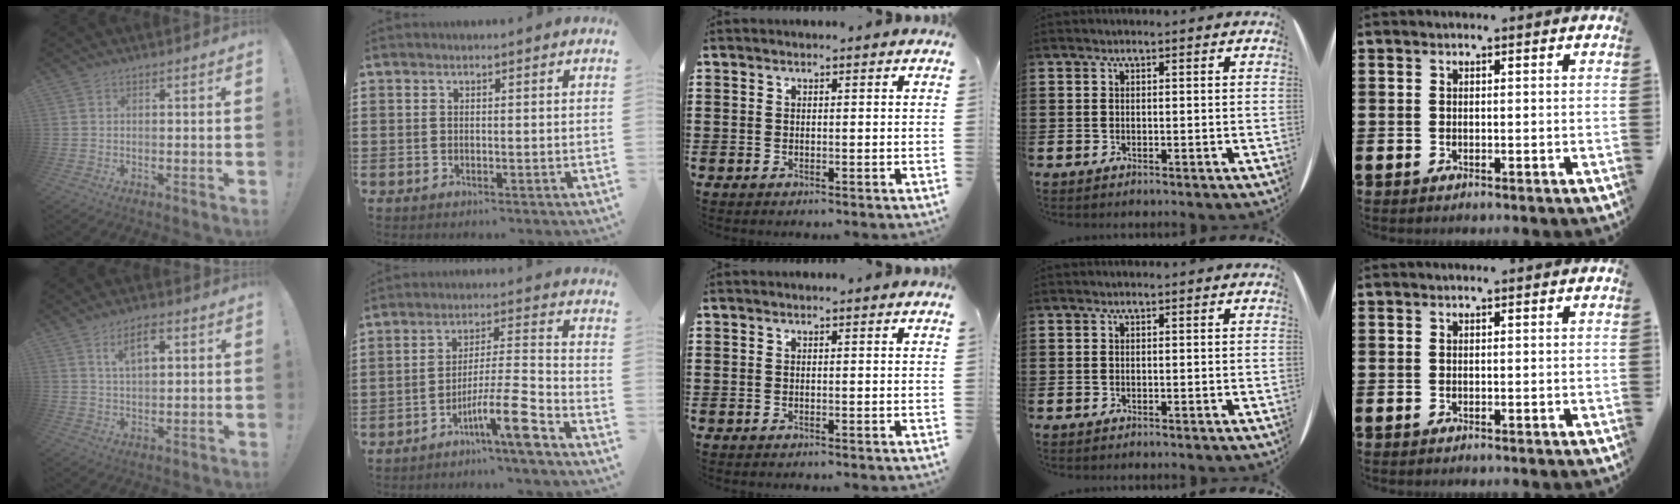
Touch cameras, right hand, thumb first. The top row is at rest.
{"thumb": {"total": 6.9, "force": [3.1, 2.9, 5.4], "torque": [-0.078, -0.007, 0.048]}, "index": {"total": 10.0, "force": [-6.1, 0.8, 7.9], "torque": [-0.139, 0.001, -0.113]}}